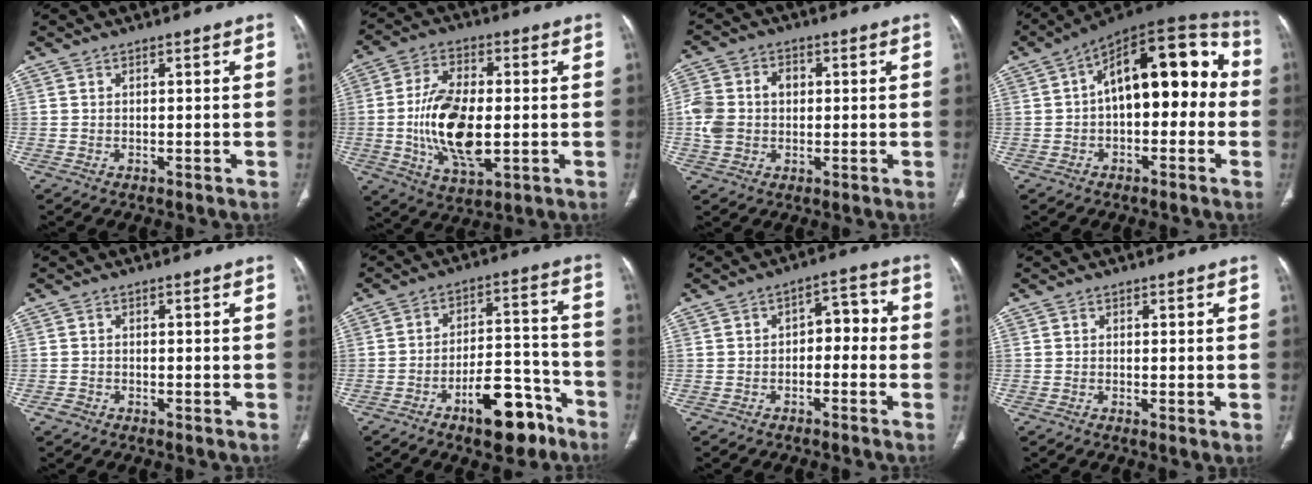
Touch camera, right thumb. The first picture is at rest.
{"total": 15.4, "force": [-1.4, 7.6, 13.3], "torque": [-0.249, -0.004, -0.021]}
{"total": 8.7, "force": [0.2, 6.9, 5.3], "torque": [-0.104, 0.021, 0.002]}
{"total": 19.3, "force": [0.6, 10.0, 16.5], "torque": [-0.203, 0.053, -0.002]}
{"total": 1.1, "force": [-0.7, 0.7, 0.5], "torque": [-0.007, 0.000, -0.017]}
{"total": 12.7, "force": [-7.8, 5.6, 8.3], "torque": [-0.100, 0.068, -0.119]}
{"total": 5.7, "force": [-1.2, 3.7, 4.2], "torque": [-0.033, 0.037, -0.028]}
{"total": 1.4, "force": [-0.2, 0.2, 1.4], "torque": [-0.033, -0.007, -0.005]}